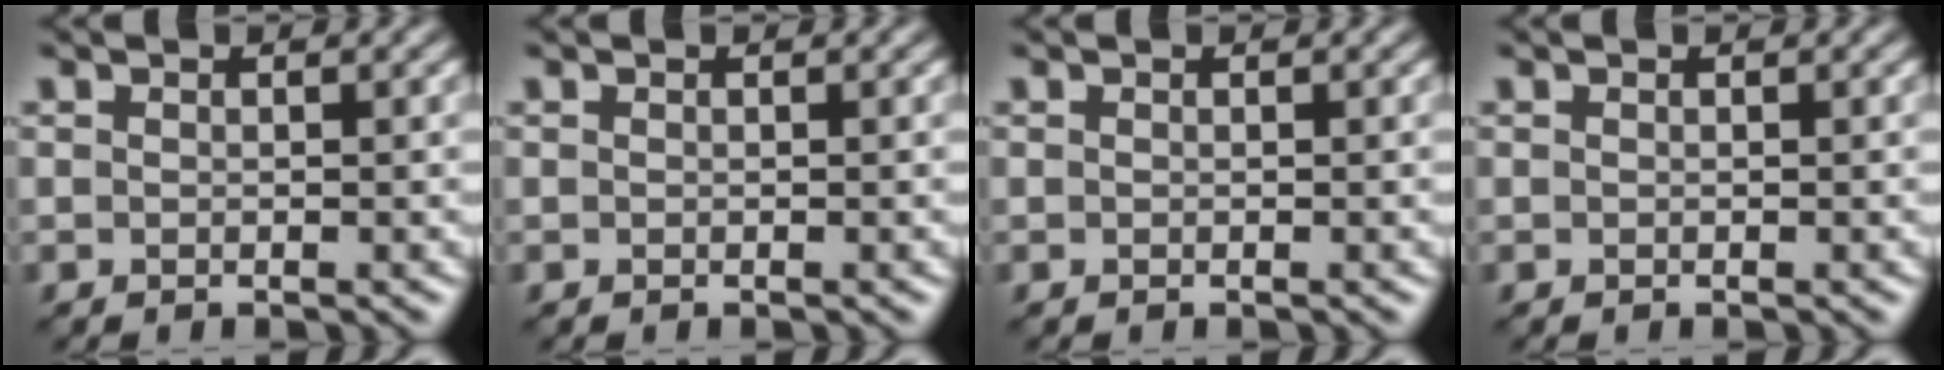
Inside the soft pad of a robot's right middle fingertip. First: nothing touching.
{"total": 0.0}
{"total": 0.0}
{"total": 0.0}